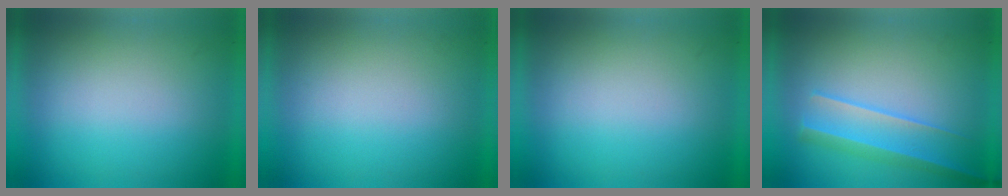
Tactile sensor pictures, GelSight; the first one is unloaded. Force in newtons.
{"total": 0.0}
{"total": 0.0}
{"total": 2.2}